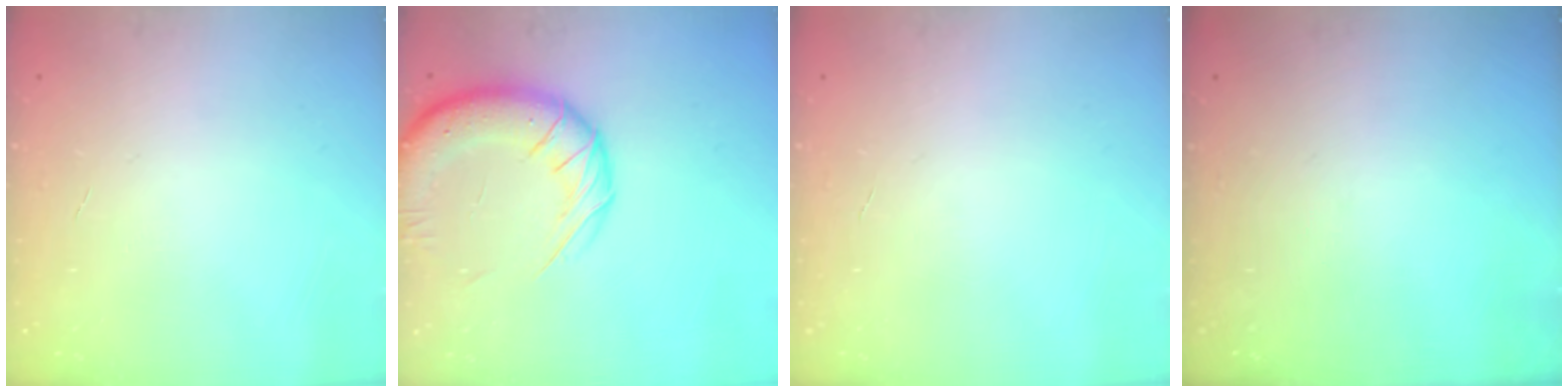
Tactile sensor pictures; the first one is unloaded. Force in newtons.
{"total": 14.8, "press": 14.3, "slide": 3.9}
{"total": 0.0}
{"total": 0.0}